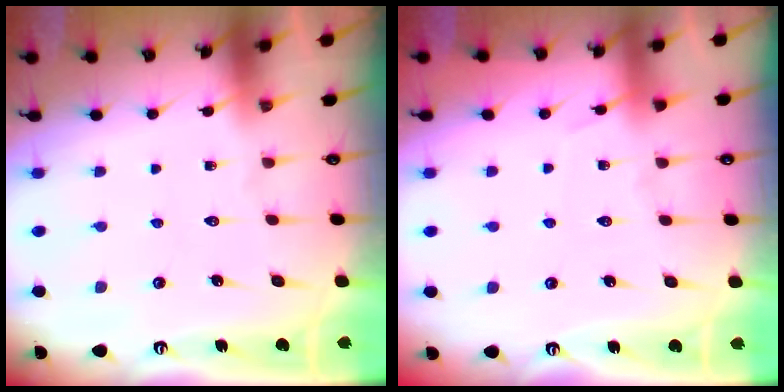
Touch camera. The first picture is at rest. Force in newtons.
{"total": 3.9, "press": 3.8, "slide": 0.6}